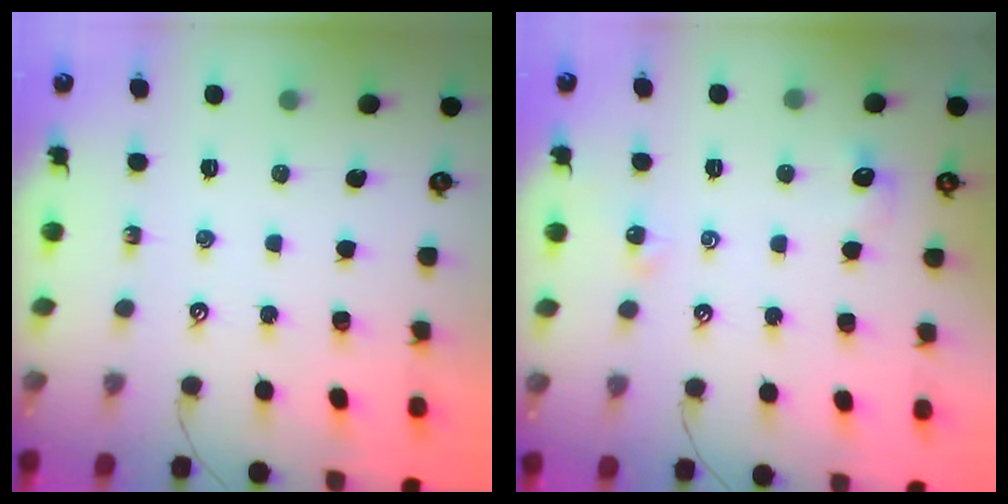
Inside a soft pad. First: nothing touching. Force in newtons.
{"total": 2.2, "press": 2.1, "slide": 0.6}